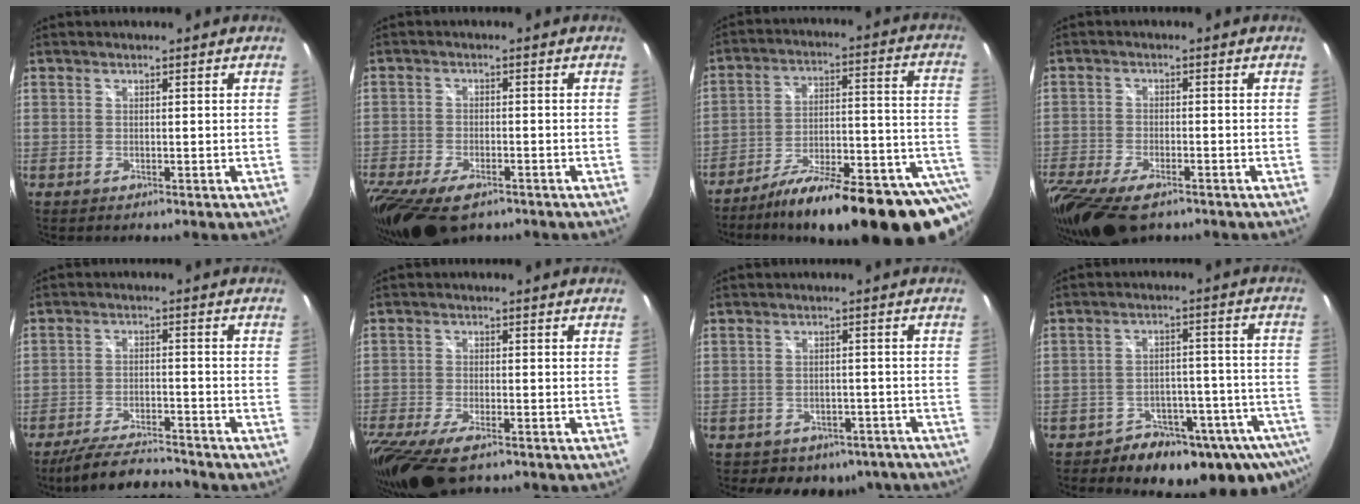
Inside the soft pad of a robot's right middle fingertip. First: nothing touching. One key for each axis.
{"total": 13.3, "fx": -9.0, "fy": 5.9, "fz": 7.8, "tx": -0.193, "ty": -0.049, "tz": -0.158}
{"total": 28.2, "fx": -21.2, "fy": 6.6, "fz": 17.4, "tx": -0.214, "ty": -0.040, "tz": -0.294}
{"total": 14.7, "fx": -10.2, "fy": 5.9, "fz": 8.8, "tx": -0.213, "ty": -0.060, "tz": -0.179}
{"total": 11.5, "fx": -10.5, "fy": 1.6, "fz": 4.6, "tx": -0.110, "ty": -0.012, "tz": -0.171}
{"total": 13.2, "fx": -9.0, "fy": 4.7, "fz": 8.4, "tx": -0.202, "ty": -0.059, "tz": -0.164}
{"total": 11.2, "fx": -8.2, "fy": 6.9, "fz": 3.4, "tx": -0.076, "ty": 0.010, "tz": -0.089}
{"total": 15.7, "fx": -11.9, "fy": 7.4, "fz": 7.2, "tx": -0.107, "ty": -0.008, "tz": -0.154}